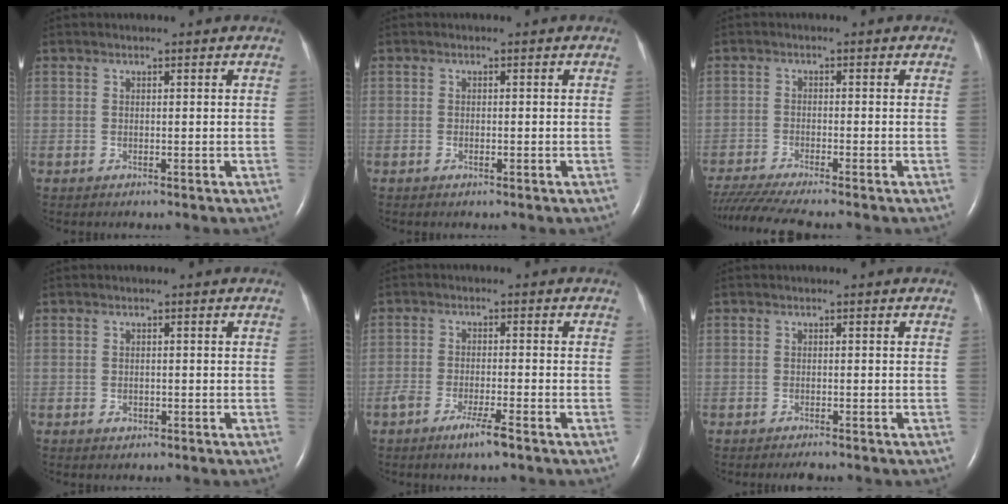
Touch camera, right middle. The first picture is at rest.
{"total": 0.6, "force": [-0.3, 0.2, 0.5], "torque": [-0.011, 0.000, -0.004]}
{"total": 8.6, "force": [-7.5, -0.6, 4.1], "torque": [-0.065, -0.026, -0.126]}
{"total": 1.1, "force": [-0.5, 0.8, 0.6], "torque": [-0.013, 0.001, -0.004]}
{"total": 4.3, "force": [-2.8, 0.2, 3.2], "torque": [-0.064, -0.007, -0.053]}
{"total": 1.5, "force": [-1.3, 0.2, 0.6], "torque": [-0.014, -0.004, -0.018]}